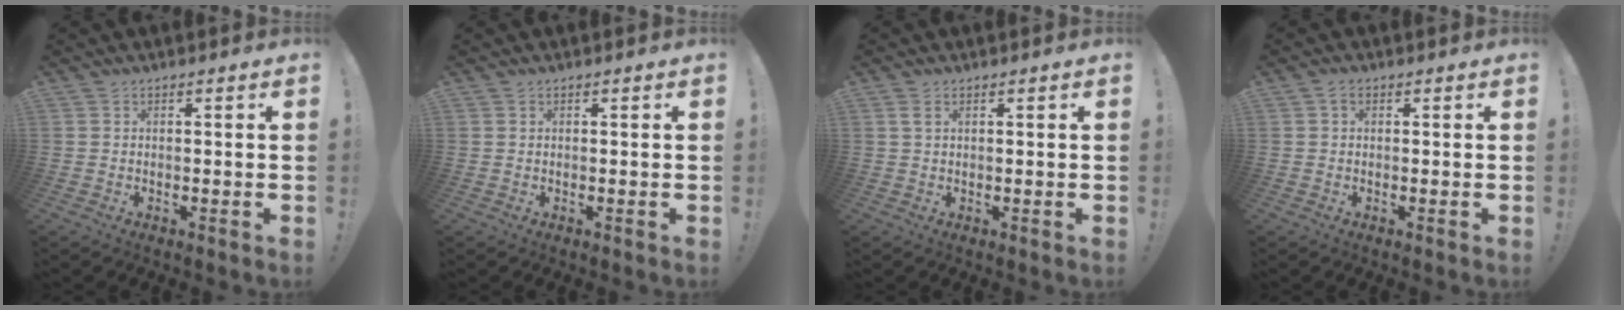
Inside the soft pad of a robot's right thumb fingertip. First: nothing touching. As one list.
[{"total": 0.0}, {"total": 2.0, "force": [0.9, 0.8, 1.6], "torque": [-0.032, 0.001, 0.015]}, {"total": 1.1, "force": [0.3, 0.8, 0.7], "torque": [-0.010, 0.002, 0.003]}]